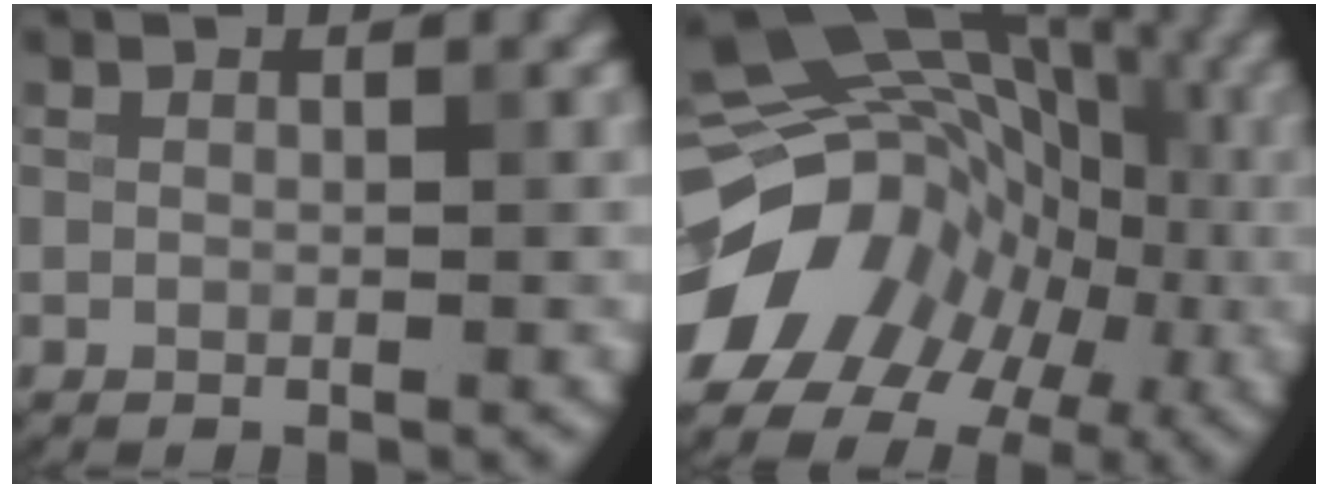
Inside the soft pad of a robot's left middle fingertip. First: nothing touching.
{"total": 13.0, "force": [-4.2, 10.2, 6.9], "torque": [-0.115, 0.000, -0.069]}